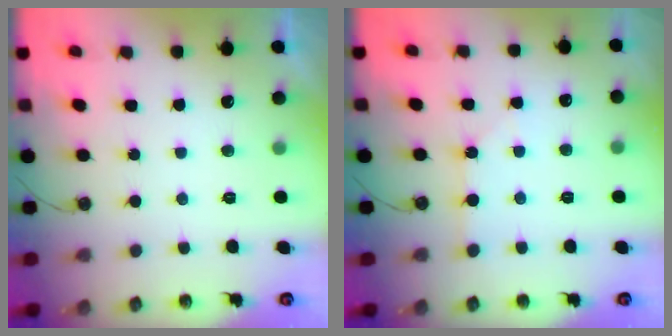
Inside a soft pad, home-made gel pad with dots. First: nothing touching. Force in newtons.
{"total": 1.1, "press": 1.1, "slide": 0.2}